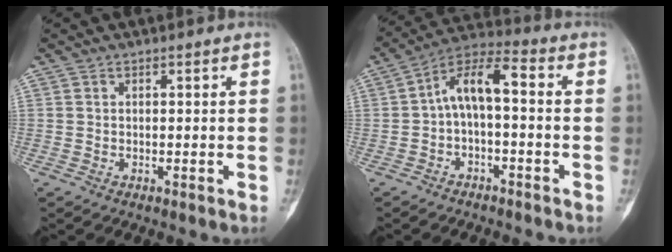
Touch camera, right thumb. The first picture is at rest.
{"total": 8.7, "force": [-0.9, 3.8, 7.7], "torque": [-0.135, 0.052, -0.024]}